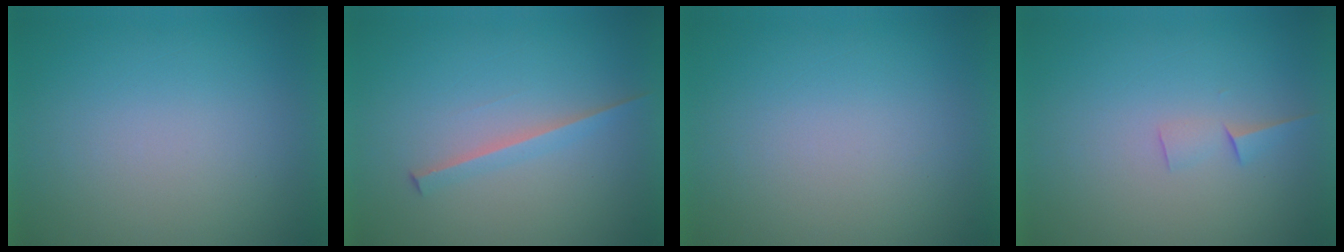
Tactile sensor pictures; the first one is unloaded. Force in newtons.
{"total": 1.8}
{"total": 1.3}
{"total": 1.5}